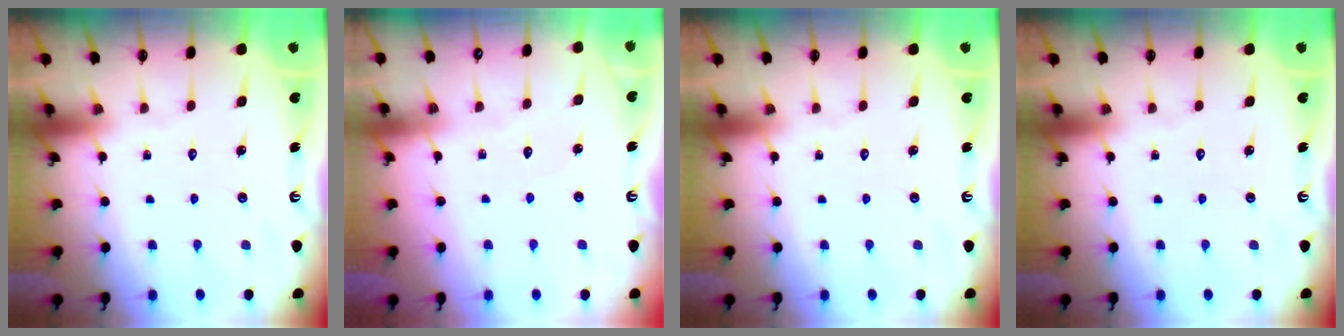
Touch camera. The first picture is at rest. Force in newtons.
{"total": 2.3, "press": 2.2, "slide": 0.3}
{"total": 0.0}
{"total": 0.0}